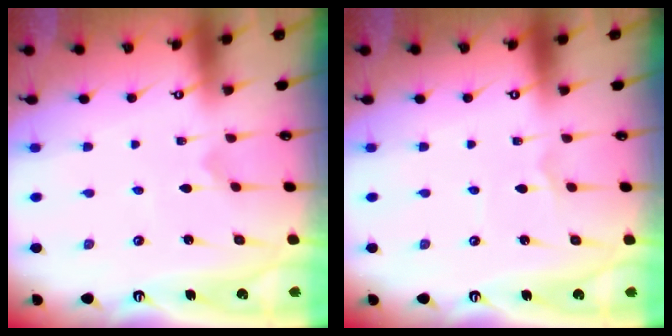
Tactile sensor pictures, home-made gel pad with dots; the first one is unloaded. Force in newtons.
{"total": 1.2, "press": 1.2, "slide": 0.0}